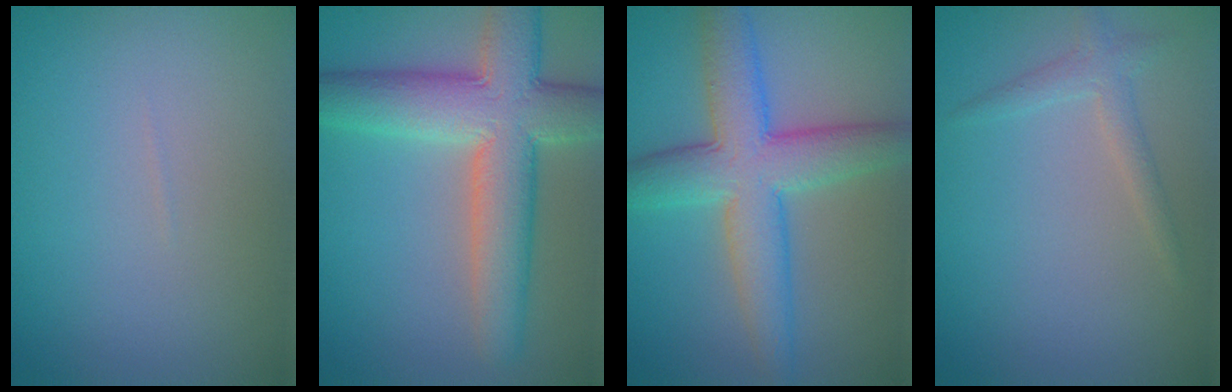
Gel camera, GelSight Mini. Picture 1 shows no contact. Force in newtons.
{"total": 8.8, "press": 8.8, "slide": 0.5}
{"total": 7.5, "press": 7.5, "slide": 0.1}
{"total": 1.6, "press": 1.6, "slide": 0.1}